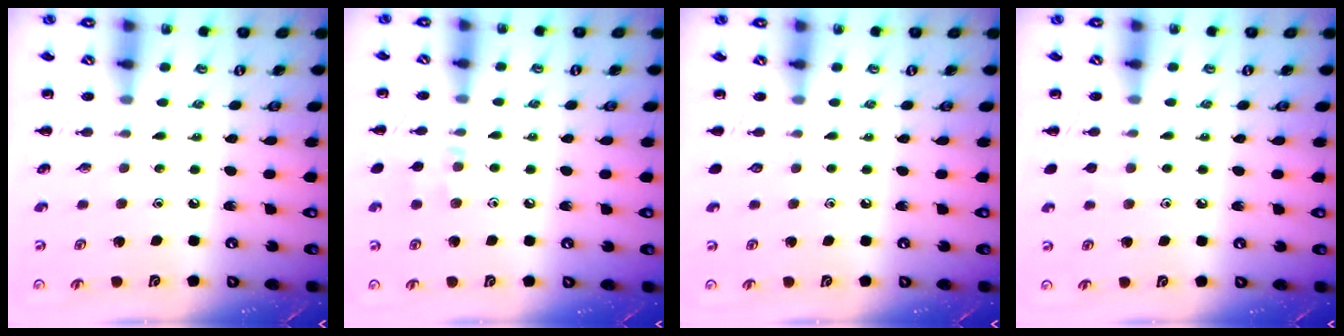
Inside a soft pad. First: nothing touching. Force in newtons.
{"total": 7.4, "press": 7.1, "slide": 2.0}
{"total": 0.0}
{"total": 4.9, "press": 4.5, "slide": 1.9}